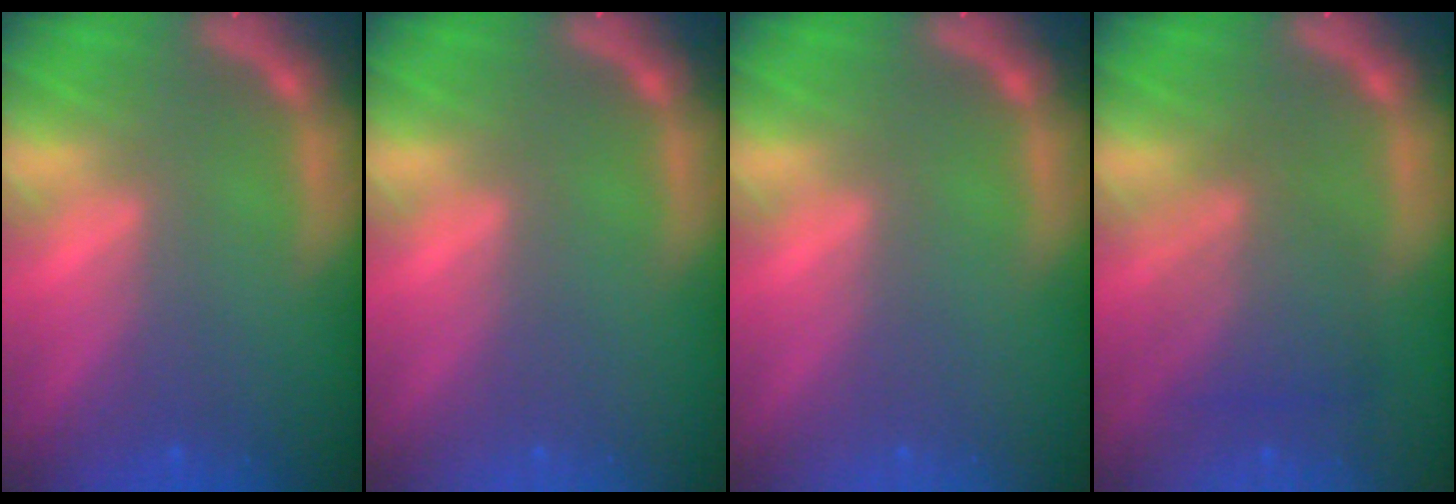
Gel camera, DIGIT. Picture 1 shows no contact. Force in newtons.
{"total": 0.0}
{"total": 0.0}
{"total": 5.0}